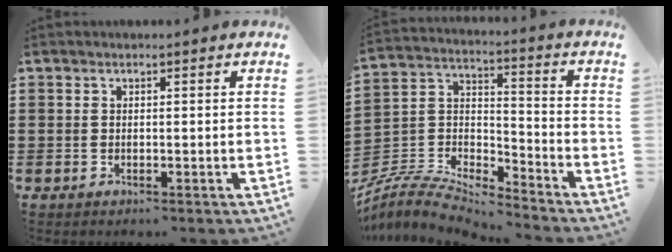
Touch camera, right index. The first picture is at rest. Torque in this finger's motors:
{"motor_torque": [-1.17, -0.14, -1.05, -0.21]}